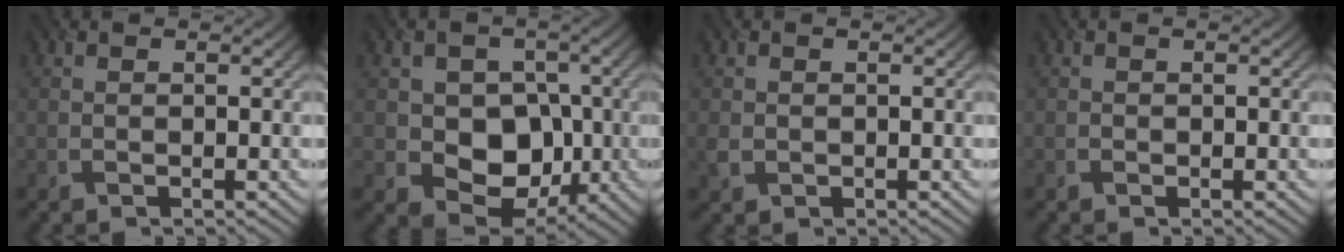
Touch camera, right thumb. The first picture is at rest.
{"total": 8.8, "force": [-0.7, 7.2, 5.0], "torque": [-0.080, -0.010, -0.026]}
{"total": 1.2, "force": [-0.1, 1.1, 0.5], "torque": [-0.015, -0.005, -0.001]}
{"total": 0.0}